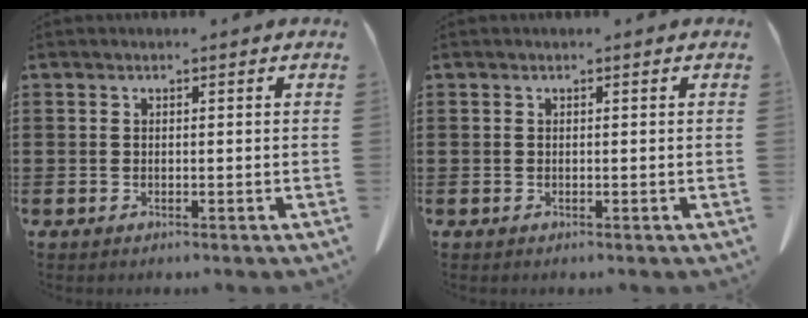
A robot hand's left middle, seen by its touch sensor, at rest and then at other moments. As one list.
[{"total": 0.0}]